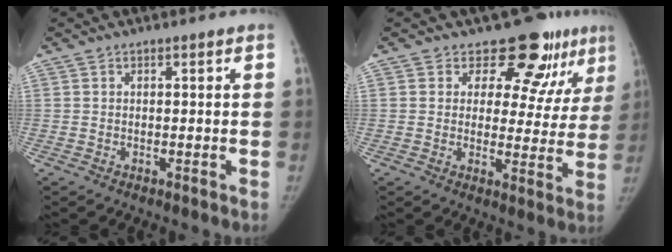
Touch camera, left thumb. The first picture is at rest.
{"total": 11.4, "force": [8.4, 6.2, 4.5], "torque": [-0.004, -0.050, 0.095]}